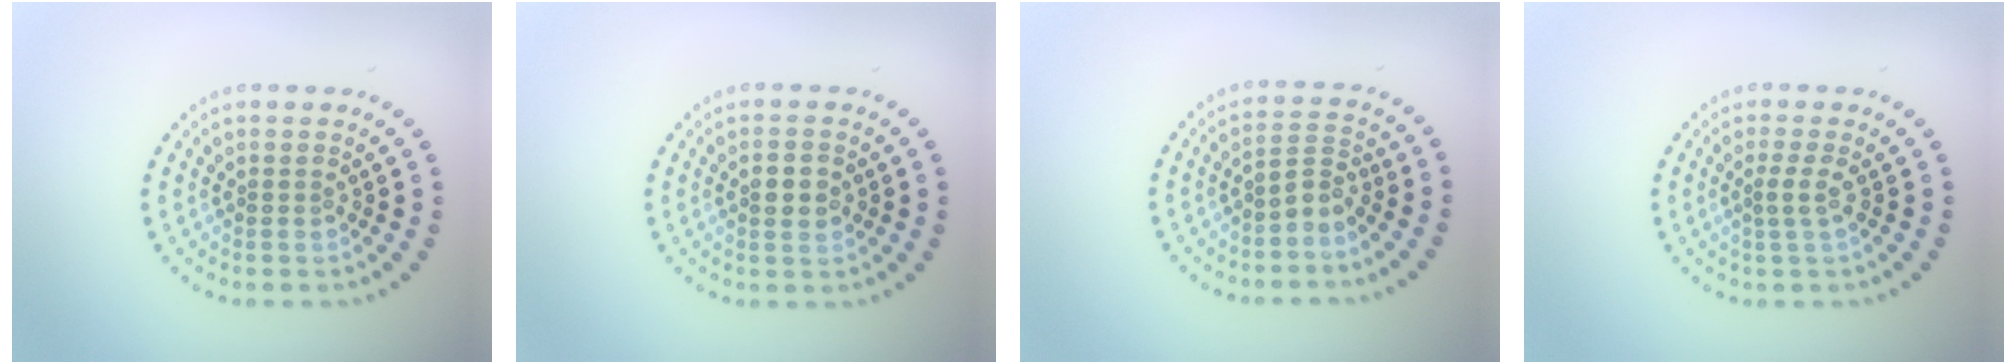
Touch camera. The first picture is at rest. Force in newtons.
{"total": 2.4, "press": 2.4, "slide": 0.0}
{"total": 2.2, "press": 1.5, "slide": 1.6}
{"total": 1.4, "press": 0.9, "slide": 1.0}